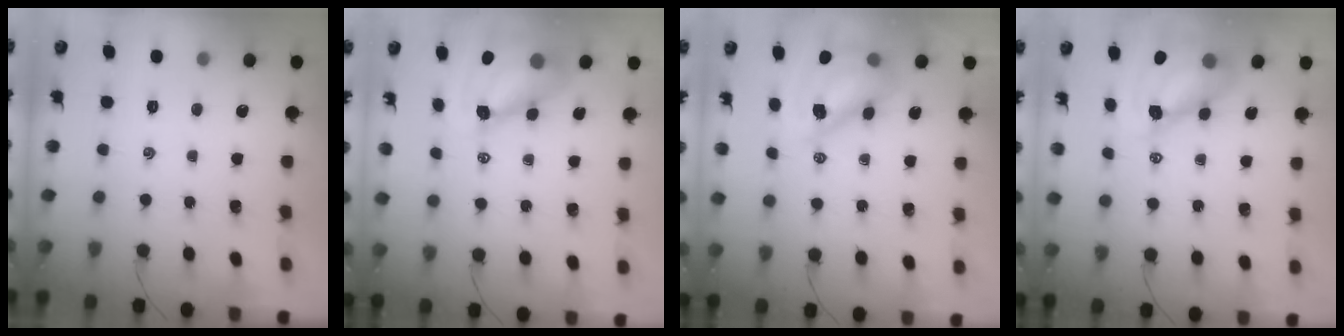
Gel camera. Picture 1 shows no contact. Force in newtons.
{"total": 9.9, "press": 9.5, "slide": 2.8}
{"total": 10.6, "press": 10.1, "slide": 3.1}
{"total": 9.3, "press": 8.9, "slide": 3.0}